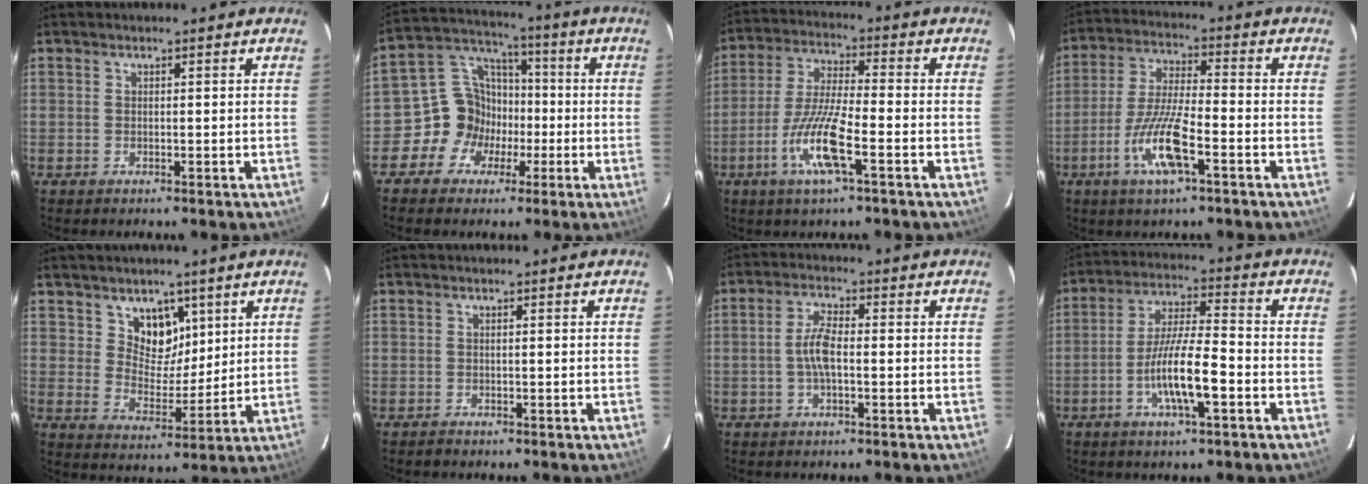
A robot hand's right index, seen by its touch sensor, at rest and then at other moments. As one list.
[{"total": 10.3, "force": [-3.8, 9.2, 2.7], "torque": [-0.057, 0.047, -0.063]}, {"total": 11.3, "force": [-4.9, 1.5, 10.1], "torque": [-0.211, -0.007, -0.098]}, {"total": 11.2, "force": [-5.2, 2.2, 9.6], "torque": [-0.201, -0.007, -0.102]}, {"total": 7.5, "force": [4.2, 5.6, 2.8], "torque": [-0.035, -0.013, 0.076]}, {"total": 0.7, "force": [-0.7, 0.2, 0.1], "torque": [-0.004, 0.002, -0.010]}, {"total": 4.9, "force": [-0.9, 1.6, 4.5], "torque": [-0.094, 0.008, -0.017]}, {"total": 10.8, "force": [-4.1, 1.7, 9.8], "torque": [-0.191, -0.004, -0.077]}]